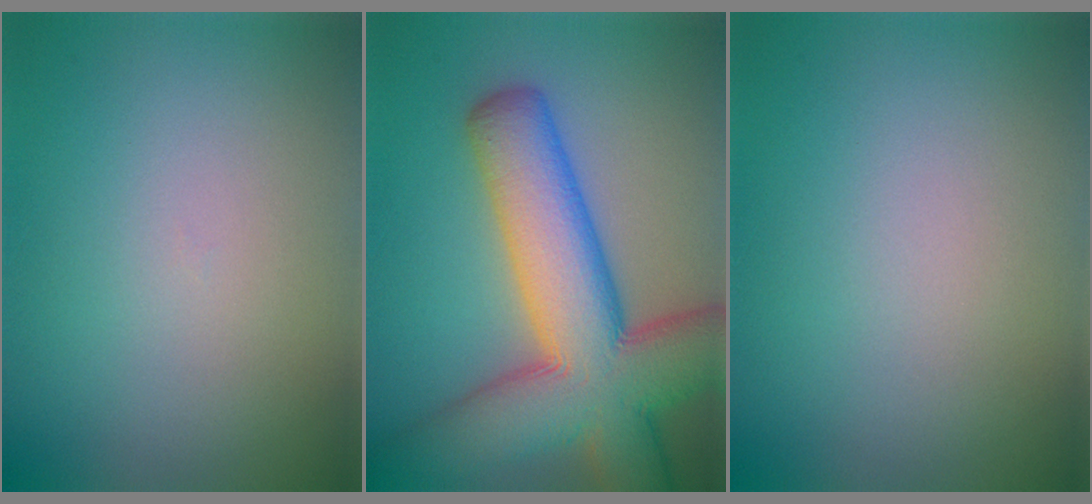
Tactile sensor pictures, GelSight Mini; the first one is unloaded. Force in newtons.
{"total": 13.5, "press": 13.5, "slide": 0.6}
{"total": 0.0}